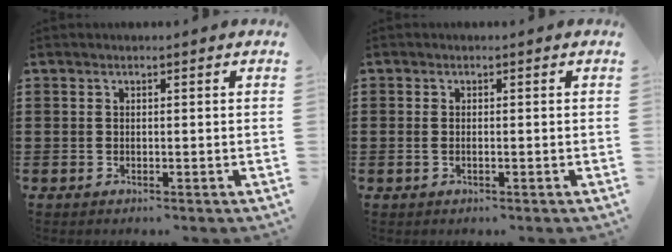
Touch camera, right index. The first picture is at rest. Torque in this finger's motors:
{"motor_torque": [-0.08, 1.04, -0.01, -0.01]}